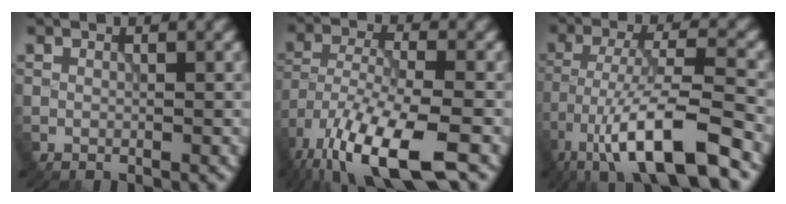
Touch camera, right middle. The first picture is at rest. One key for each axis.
{"total": 11.7, "fx": -7.5, "fy": 3.6, "fz": 8.3, "tx": -0.175, "ty": -0.022, "tz": -0.136}
{"total": 11.8, "fx": -7.3, "fy": 2.6, "fz": 8.9, "tx": -0.153, "ty": 0.008, "tz": -0.131}